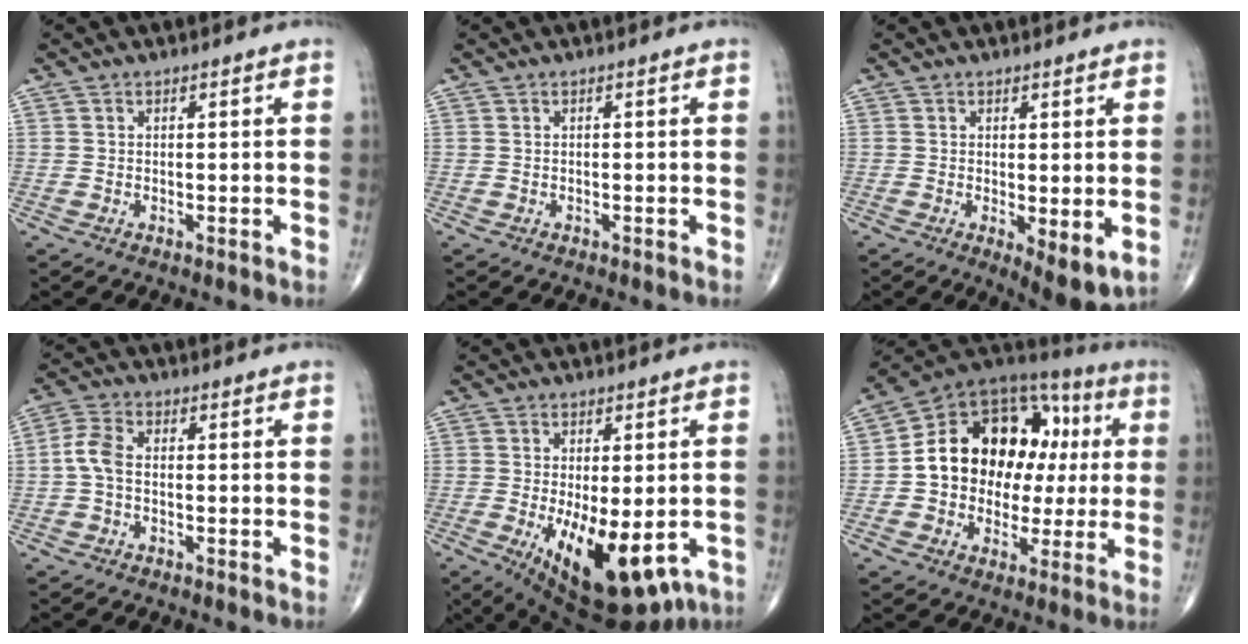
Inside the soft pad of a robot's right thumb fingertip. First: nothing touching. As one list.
[{"total": 0.0}, {"total": 6.3, "force": [-0.8, 2.2, 5.9], "torque": [-0.086, -0.022, -0.009]}, {"total": 4.5, "force": [-0.6, 2.6, 3.6], "torque": [-0.081, 0.013, -0.020]}, {"total": 15.9, "force": [-4.9, 7.0, 13.3], "torque": [-0.192, -0.015, -0.051]}, {"total": 20.7, "force": [1.6, 15.3, 13.9], "torque": [-0.172, 0.048, 0.026]}]